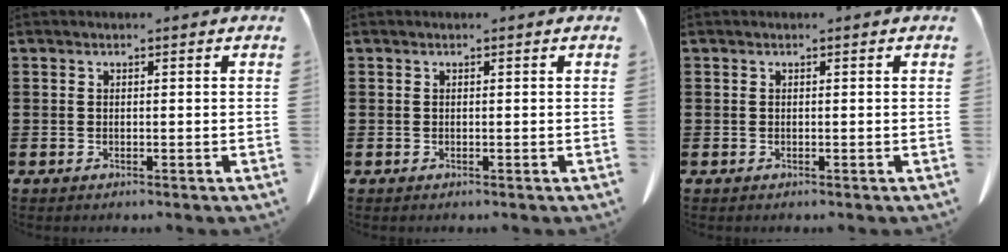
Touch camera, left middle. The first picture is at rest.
{"total": 0.0}
{"total": 0.0}